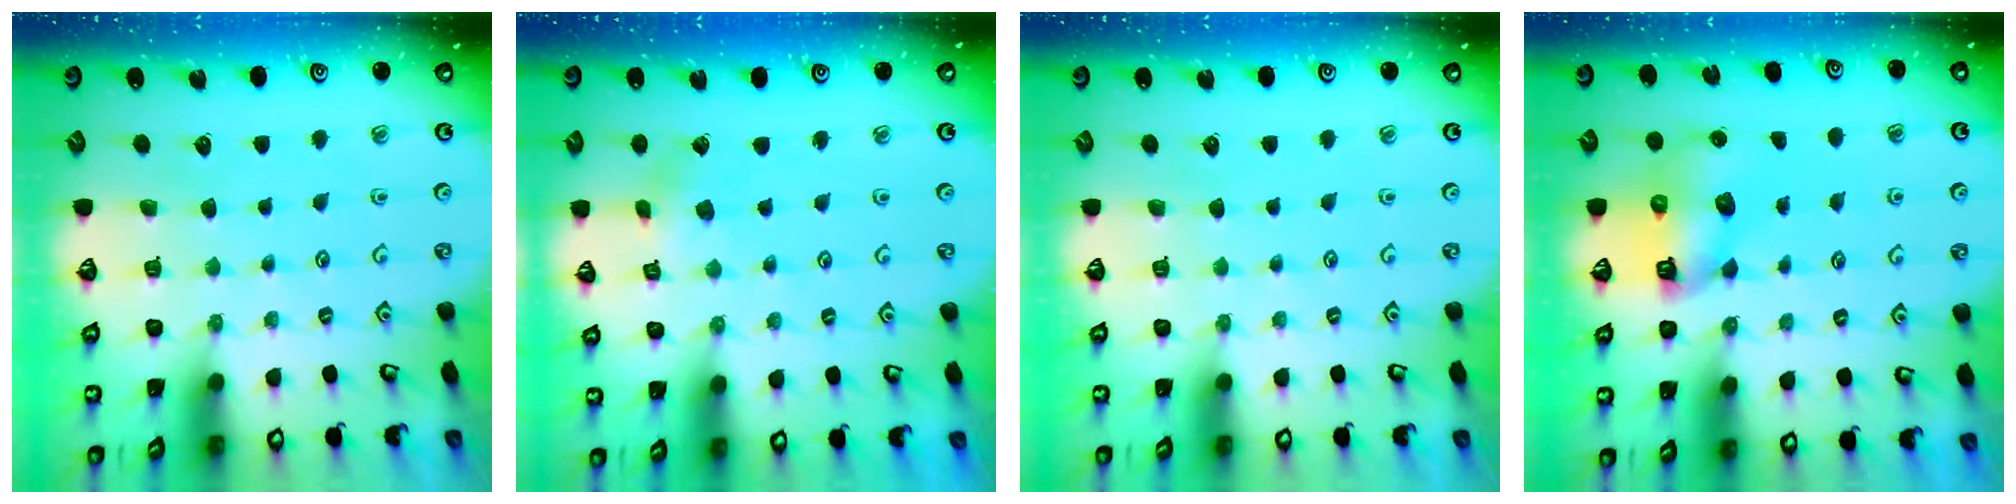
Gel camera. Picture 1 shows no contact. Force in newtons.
{"total": 3.2, "press": 3.2, "slide": 0.2}
{"total": 0.0}
{"total": 8.8, "press": 8.7, "slide": 1.1}